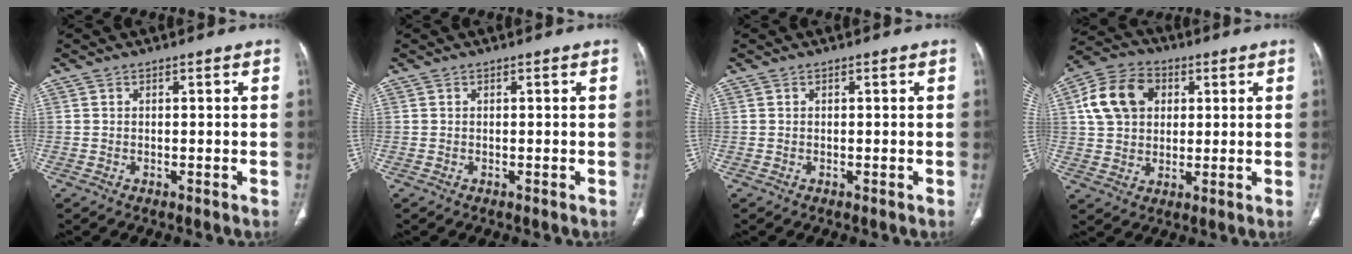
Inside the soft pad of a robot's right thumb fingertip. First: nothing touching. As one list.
[{"total": 0.0}, {"total": 0.0}, {"total": 12.6, "force": [3.4, 9.5, 7.5], "torque": [-0.122, 0.010, 0.055]}]